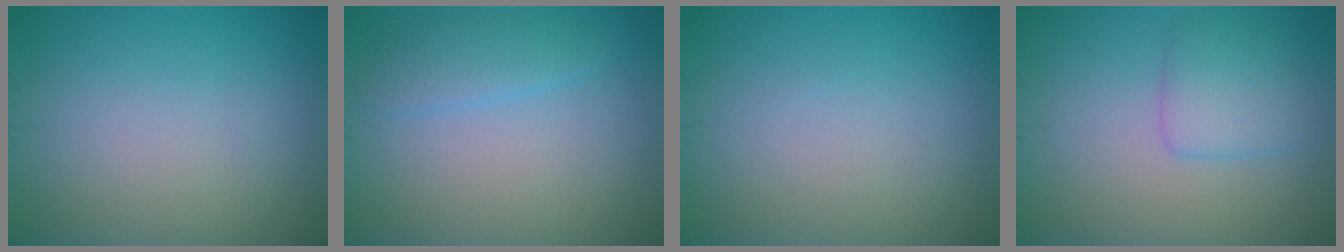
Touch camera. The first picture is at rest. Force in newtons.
{"total": 2.2, "press": 2.2, "slide": 0.1}
{"total": 0.0}
{"total": 2.8, "press": 2.8, "slide": 0.2}